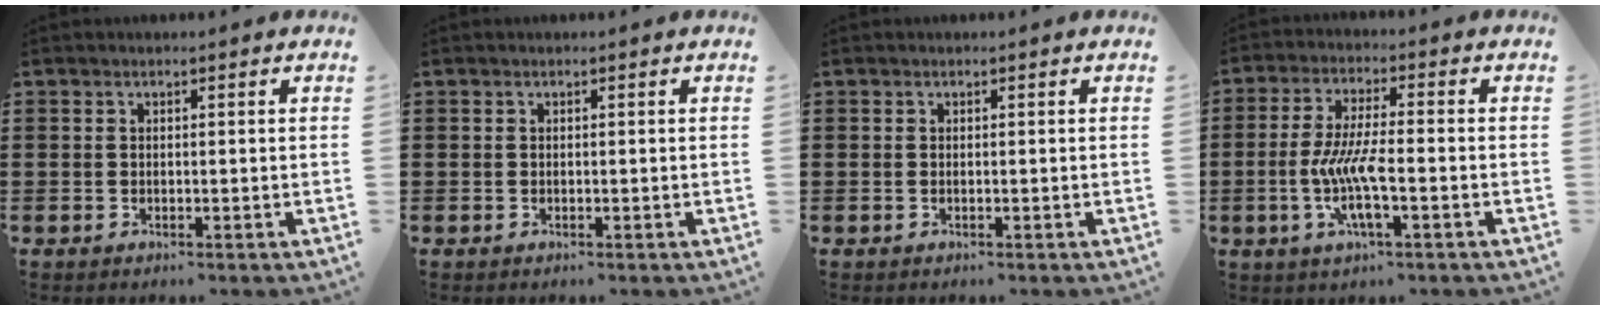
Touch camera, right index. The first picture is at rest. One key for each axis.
{"total": 0.0}
{"total": 0.0}
{"total": 7.5, "fx": -2.1, "fy": 1.6, "fz": 7.0, "tx": -0.154, "ty": -0.011, "tz": -0.047}